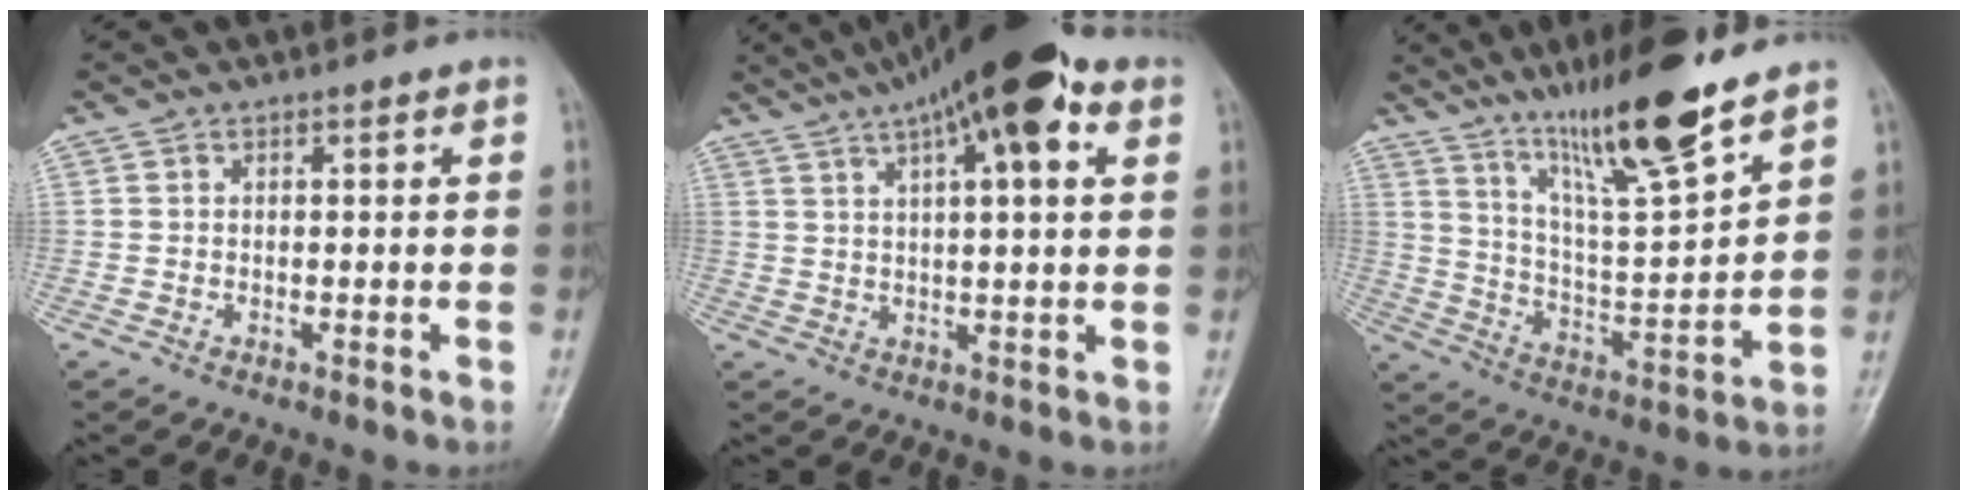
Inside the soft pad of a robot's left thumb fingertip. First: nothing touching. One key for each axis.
{"total": 16.7, "fx": 8.6, "fy": 4.8, "fz": 13.5, "tx": -0.209, "ty": 0.013, "tz": 0.133}
{"total": 17.2, "fx": 12.3, "fy": 2.0, "fz": 11.8, "tx": -0.186, "ty": -0.069, "tz": 0.219}